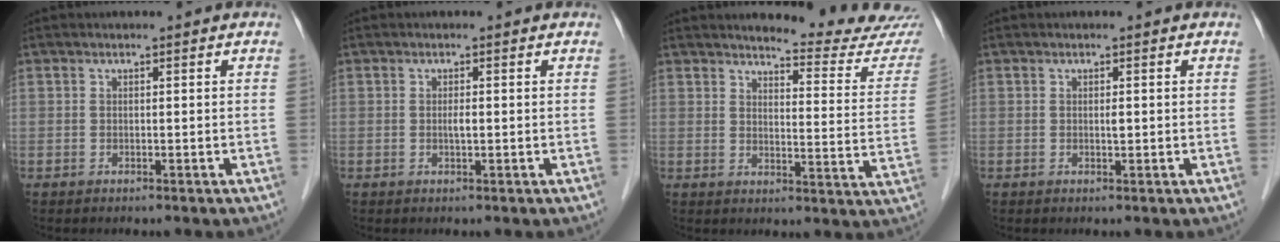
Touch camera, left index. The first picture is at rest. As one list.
[{"total": 1.0, "force": [0.0, 0.2, 1.0], "torque": [-0.016, -0.001, -0.001]}, {"total": 14.4, "force": [14.1, 0.0, 2.8], "torque": [-0.028, -0.096, 0.147]}, {"total": 0.7, "force": [0.1, 0.2, 0.6], "torque": [-0.010, -0.001, 0.000]}]